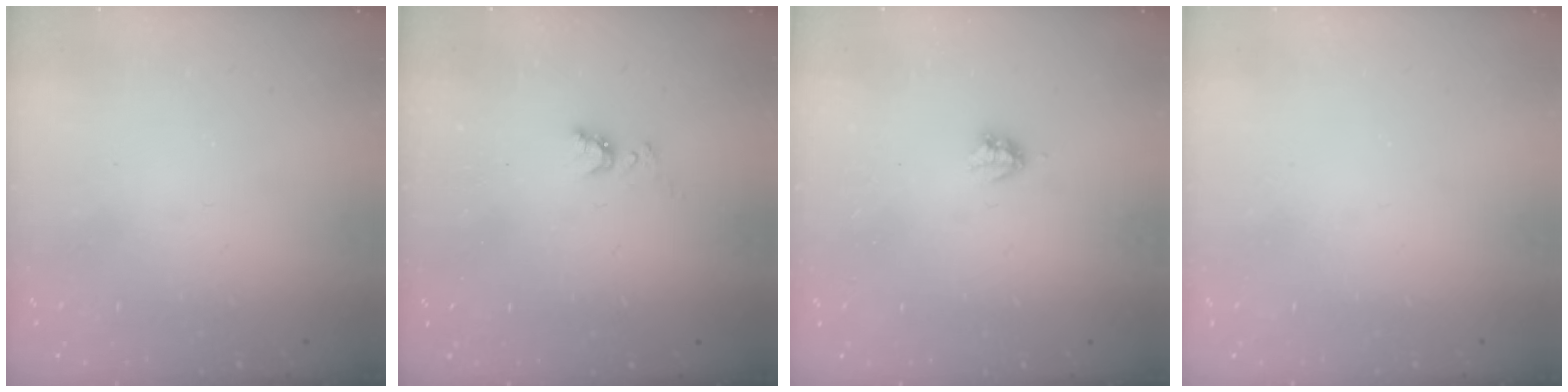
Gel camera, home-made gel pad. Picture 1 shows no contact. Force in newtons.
{"total": 4.4, "press": 4.4, "slide": 0.6}
{"total": 2.9, "press": 2.9, "slide": 0.5}
{"total": 0.0}